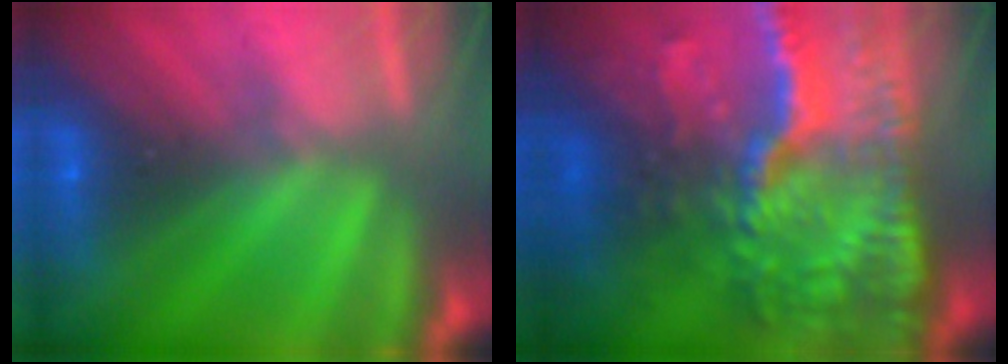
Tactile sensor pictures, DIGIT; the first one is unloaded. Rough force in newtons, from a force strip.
{"total": 7.0}